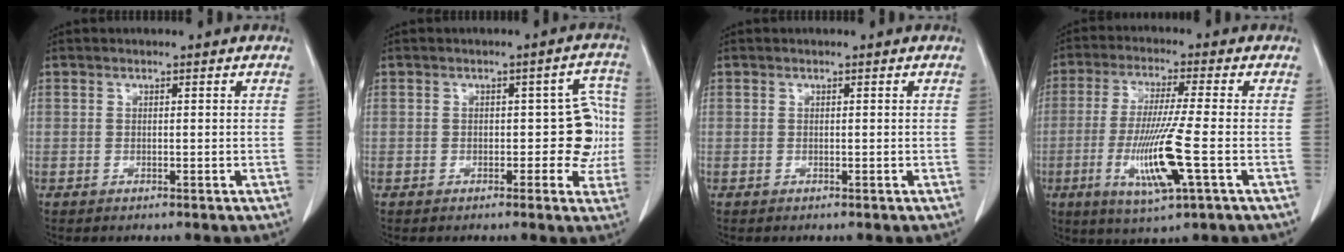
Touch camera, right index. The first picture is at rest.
{"total": 6.3, "force": [-0.6, 3.4, 5.3], "torque": [-0.045, 0.032, -0.006]}
{"total": 0.0}
{"total": 11.3, "force": [-3.2, -0.2, 10.8], "torque": [-0.218, -0.021, -0.061]}